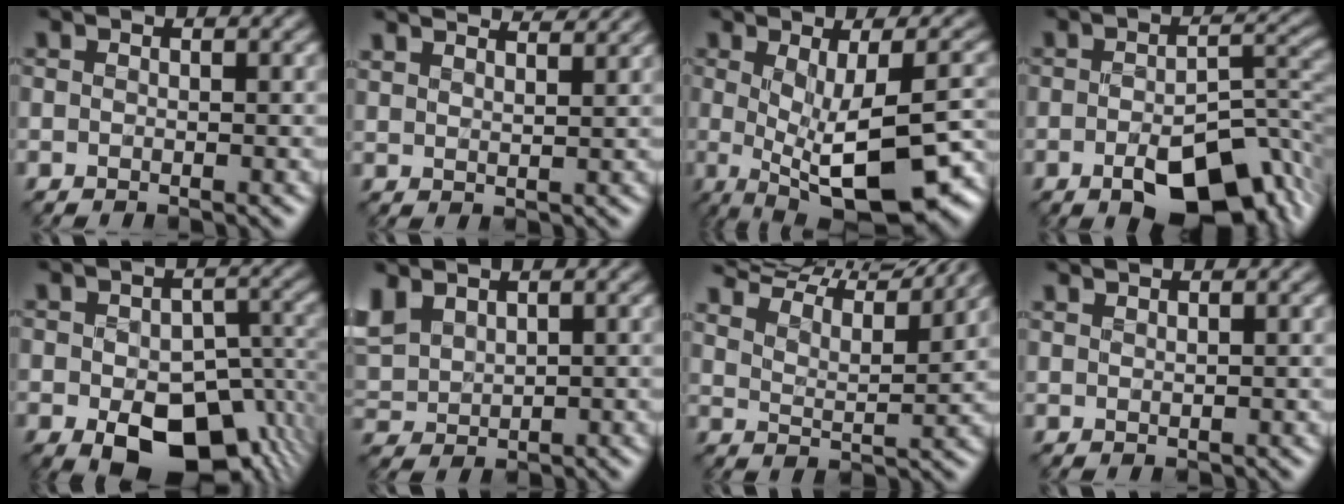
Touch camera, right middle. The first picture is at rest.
{"total": 5.0, "force": [4.7, 0.7, 1.5], "torque": [-0.024, 0.013, 0.052]}
{"total": 11.1, "force": [-2.9, 3.9, 10.0], "torque": [-0.160, -0.027, -0.023]}
{"total": 8.2, "force": [-4.1, 3.4, 6.1], "torque": [-0.091, -0.001, -0.061]}
{"total": 11.4, "force": [-4.3, 6.9, 8.0], "torque": [-0.123, -0.032, -0.047]}
{"total": 4.1, "force": [2.6, 2.6, 1.9], "torque": [-0.068, 0.009, 0.056]}
{"total": 12.1, "force": [11.0, 2.4, 4.4], "torque": [-0.088, 0.008, 0.154]}
{"total": 1.2, "force": [1.2, -0.2, -0.1], "torque": [-0.005, 0.003, 0.030]}